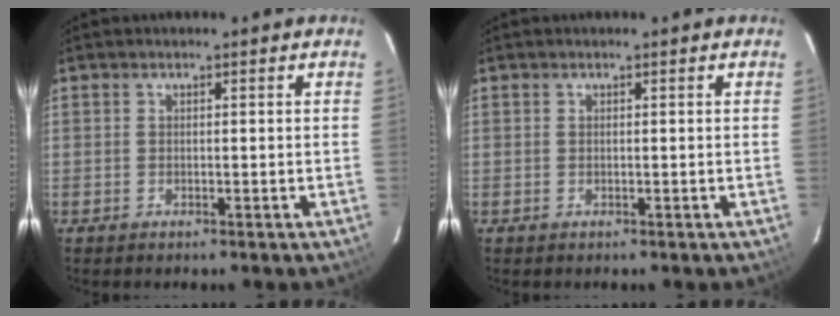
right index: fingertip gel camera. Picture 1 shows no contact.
{"total": 0.0}